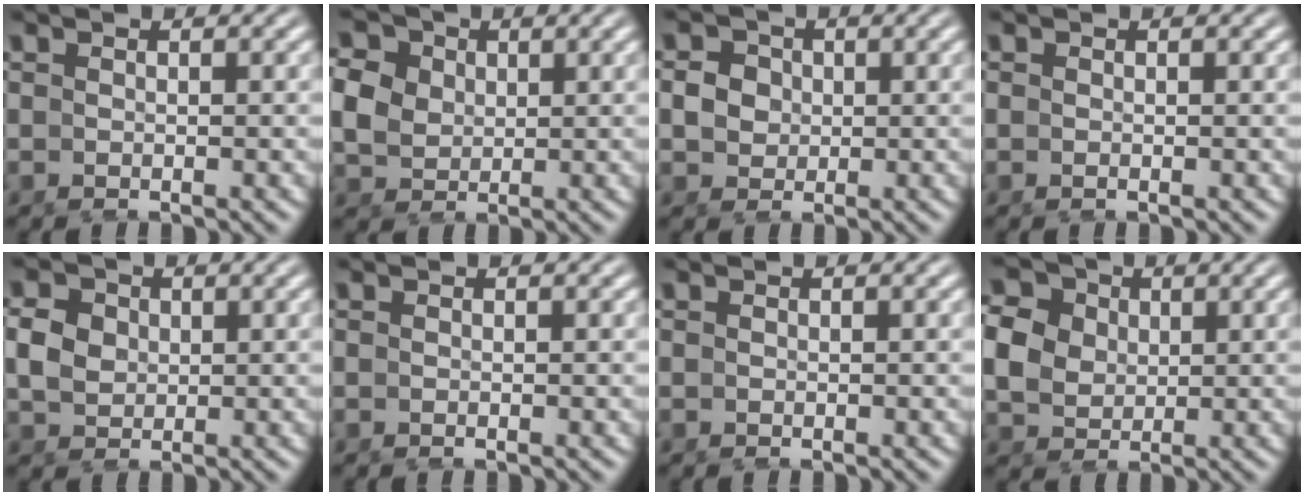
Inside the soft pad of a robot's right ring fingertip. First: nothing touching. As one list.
[{"total": 6.5, "force": [1.6, 5.6, 2.9], "torque": [-0.072, -0.007, 0.031]}, {"total": 2.7, "force": [0.5, 2.4, 1.0], "torque": [-0.025, -0.013, 0.017]}, {"total": 0.0}, {"total": 3.3, "force": [0.5, 2.8, 1.6], "torque": [-0.041, -0.010, 0.019]}, {"total": 0.0}, {"total": 0.0}, {"total": 8.1, "force": [2.1, 6.9, 3.7], "torque": [-0.087, -0.005, 0.035]}]